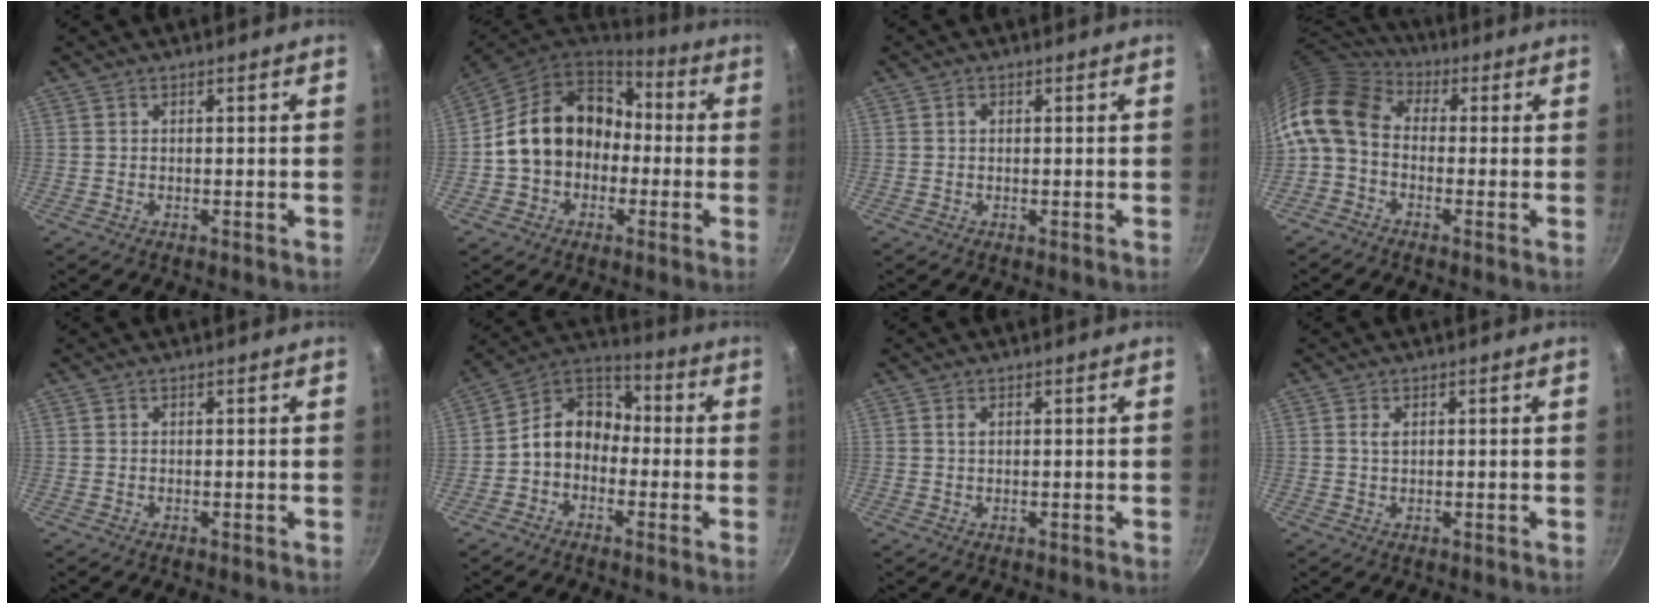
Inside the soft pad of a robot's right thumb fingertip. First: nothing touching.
{"total": 16.9, "force": [-0.7, 13.8, 9.7], "torque": [-0.142, 0.057, -0.015]}
{"total": 0.8, "force": [0.2, 0.6, 0.5], "torque": [-0.007, 0.006, 0.004]}
{"total": 12.4, "force": [-0.8, 9.1, 8.4], "torque": [-0.163, 0.033, -0.037]}
{"total": 0.0}
{"total": 10.0, "force": [-2.3, 7.8, 5.8], "torque": [-0.063, 0.048, -0.070]}
{"total": 0.9, "force": [0.3, 0.4, 0.7], "torque": [-0.012, 0.001, 0.004]}
{"total": 1.5, "force": [0.4, 0.9, 1.2], "torque": [-0.020, -0.001, 0.007]}